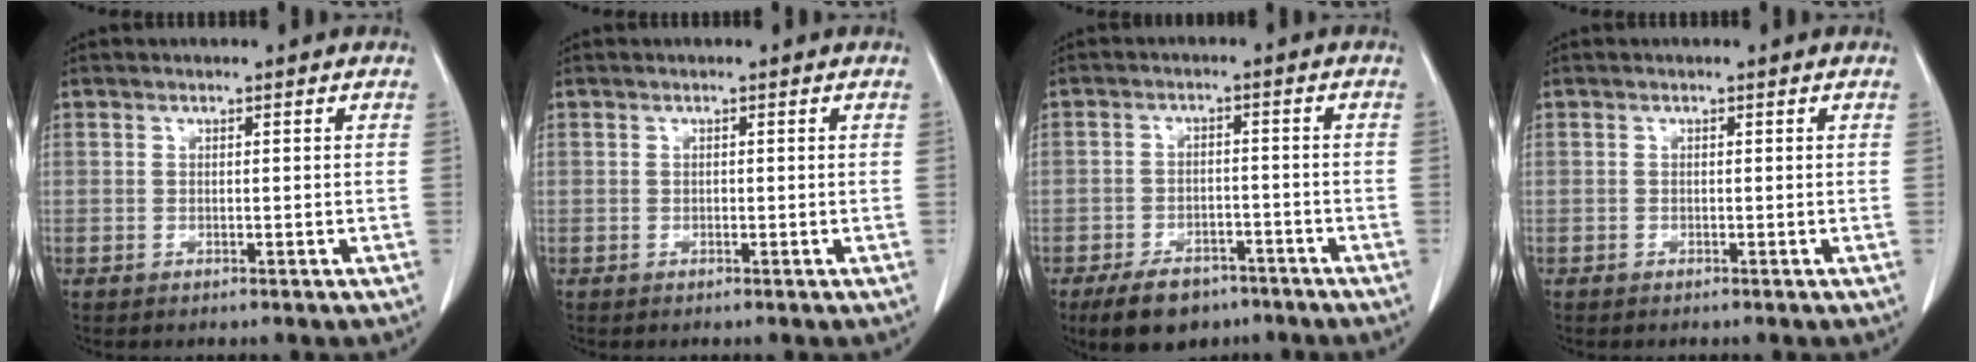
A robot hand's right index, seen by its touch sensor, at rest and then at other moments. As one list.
[{"total": 0.0}, {"total": 7.9, "force": [-5.8, 4.1, 3.4], "torque": [-0.058, 0.001, -0.089]}, {"total": 0.0}]